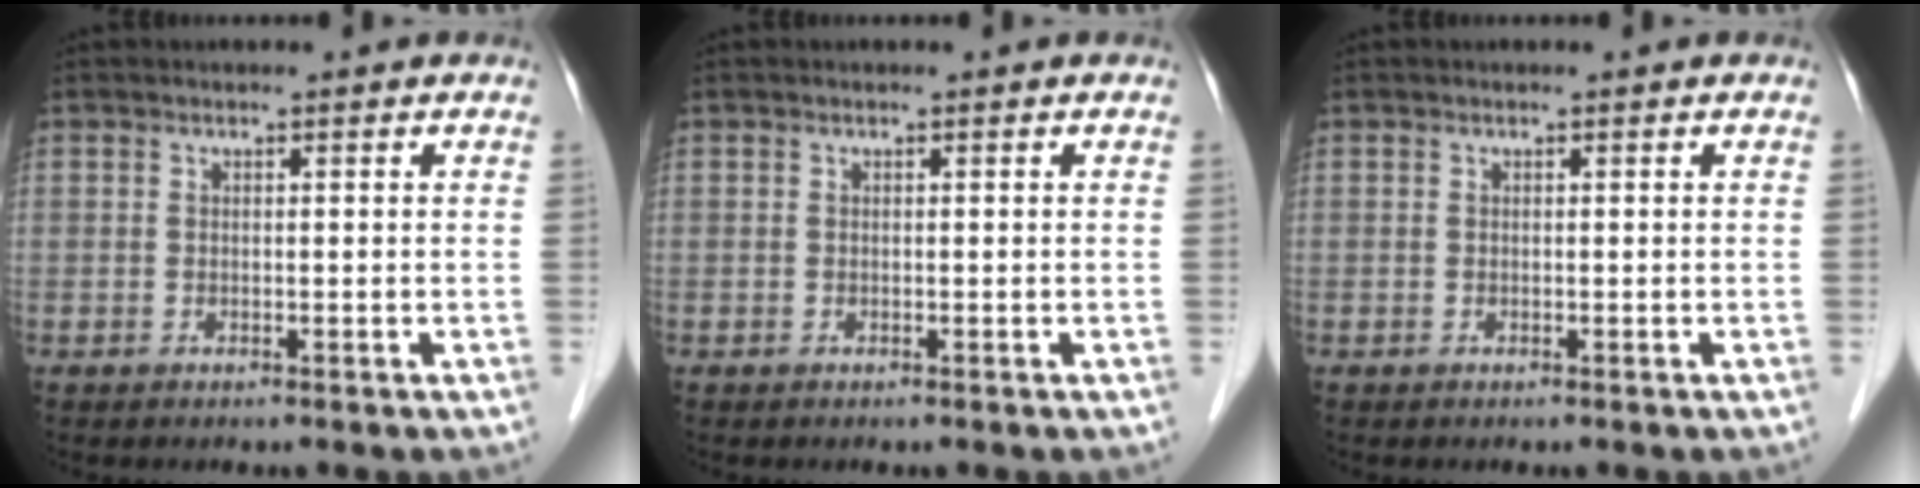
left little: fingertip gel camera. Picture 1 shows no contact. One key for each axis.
{"total": 0.0}
{"total": 0.0}